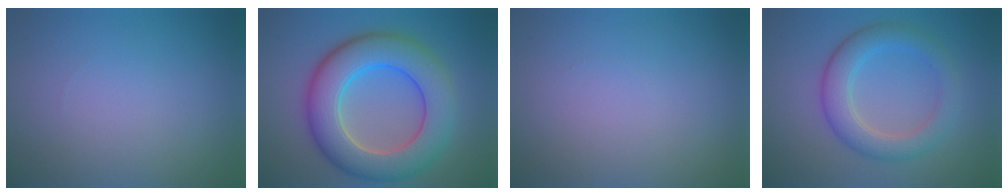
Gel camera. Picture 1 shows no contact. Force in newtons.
{"total": 9.7, "press": 9.7, "slide": 0.7}
{"total": 0.0}
{"total": 4.5, "press": 4.4, "slide": 0.4}